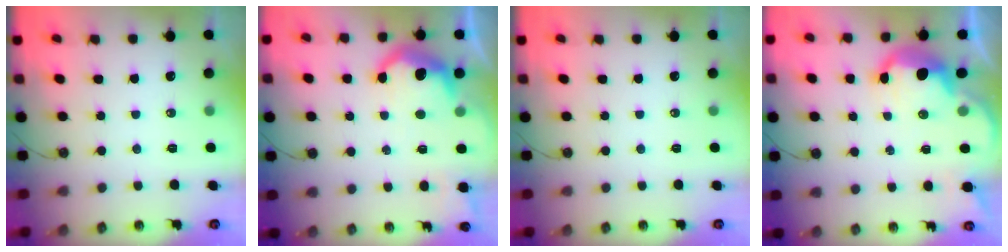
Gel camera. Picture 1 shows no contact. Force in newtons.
{"total": 10.8, "press": 10.7, "slide": 0.9}
{"total": 0.0}
{"total": 8.7, "press": 8.7, "slide": 0.9}